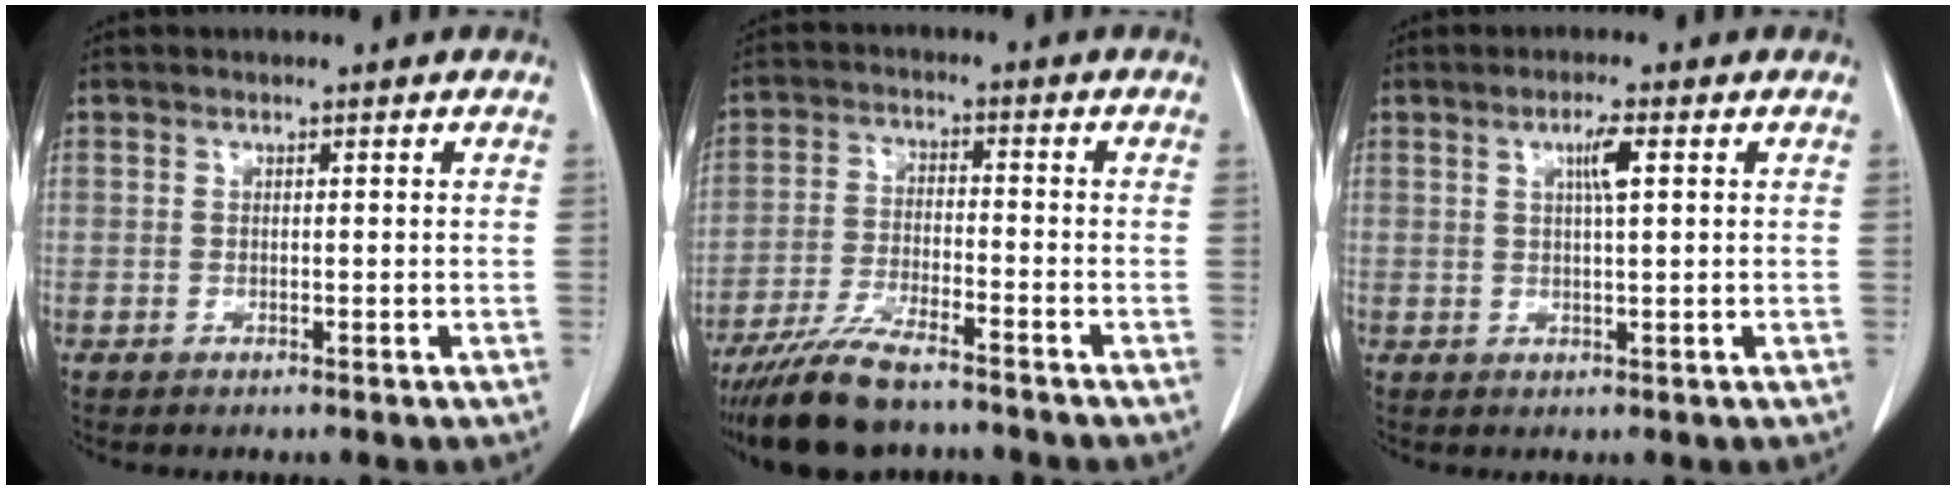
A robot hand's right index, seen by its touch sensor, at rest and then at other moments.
{"total": 9.4, "force": [-7.8, 1.5, 4.8], "torque": [-0.091, -0.026, -0.139]}
{"total": 3.2, "force": [1.0, 0.1, 3.0], "torque": [-0.053, 0.001, 0.018]}